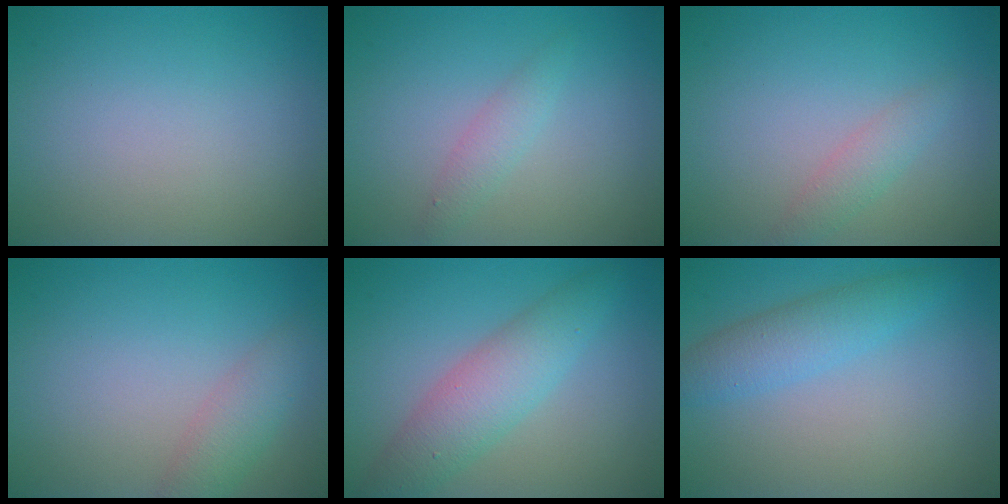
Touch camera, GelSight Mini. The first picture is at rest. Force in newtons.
{"total": 1.6, "press": 1.6, "slide": 0.1}
{"total": 1.6, "press": 1.6, "slide": 0.1}
{"total": 2.5, "press": 2.5, "slide": 0.1}
{"total": 4.6, "press": 4.6, "slide": 0.0}
{"total": 3.2, "press": 3.2, "slide": 0.1}